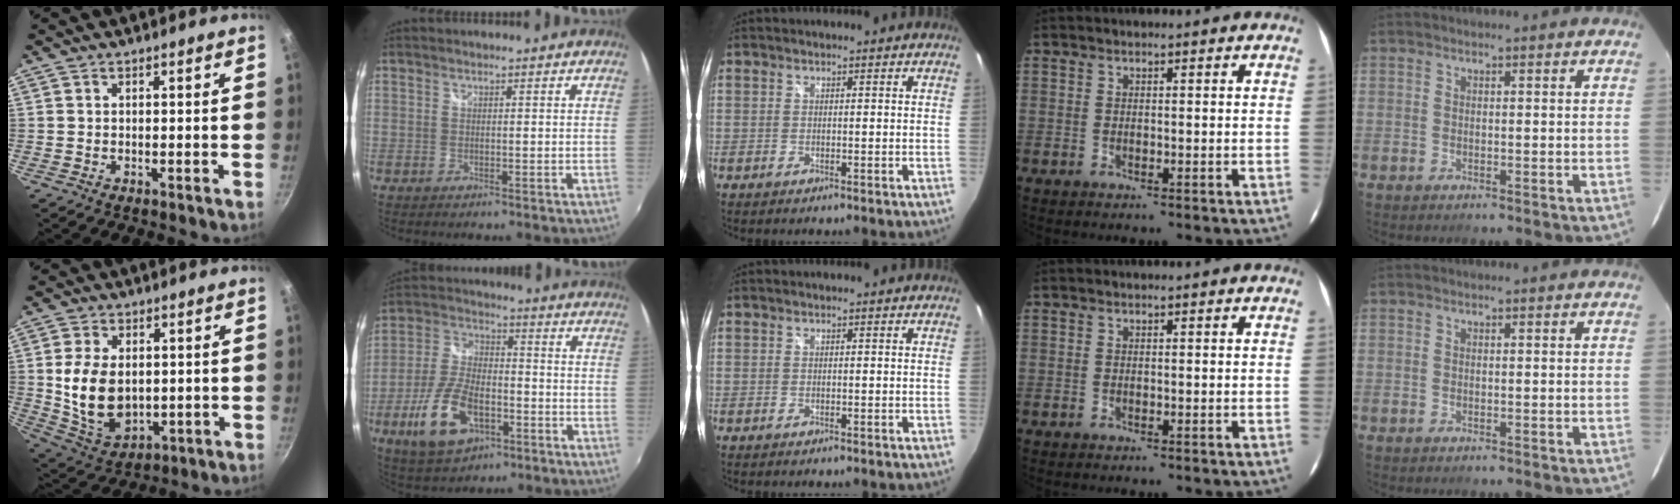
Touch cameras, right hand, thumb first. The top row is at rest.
{"thumb": {"total": 12.6, "force": [0.7, 8.5, 9.3], "torque": [-0.160, -0.016, 0.032]}, "index": {"total": 14.2, "force": [-6.0, 7.3, 10.6], "torque": [-0.230, -0.002, -0.101]}}